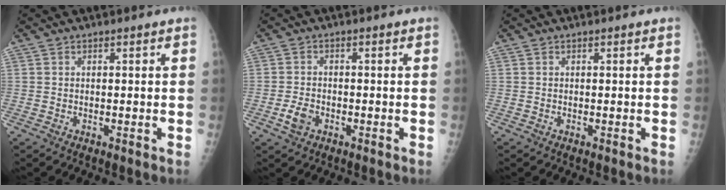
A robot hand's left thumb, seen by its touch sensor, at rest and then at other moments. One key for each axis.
{"total": 3.4, "fx": -1.5, "fy": 2.3, "fz": 1.9, "tx": -0.035, "ty": 0.006, "tz": -0.029}
{"total": 0.0}